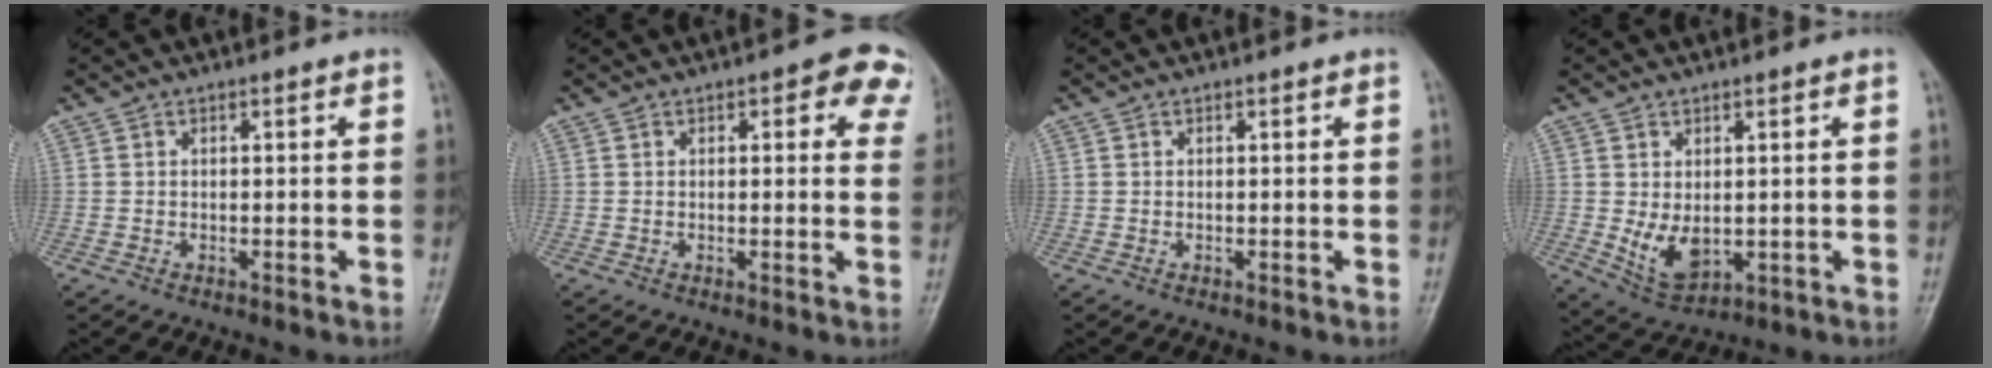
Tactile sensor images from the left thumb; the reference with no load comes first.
{"total": 7.4, "force": [3.4, 3.4, 5.7], "torque": [-0.025, -0.003, 0.028]}
{"total": 0.0}
{"total": 6.3, "force": [0.1, 4.1, 4.8], "torque": [-0.074, -0.015, 0.021]}